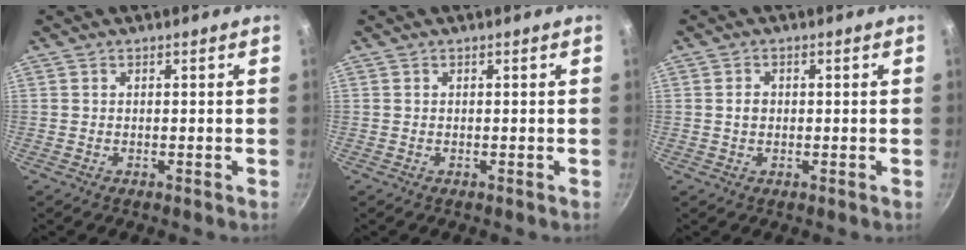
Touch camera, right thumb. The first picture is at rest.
{"total": 0.0}
{"total": 2.0, "force": [0.1, 1.6, 1.2], "torque": [-0.016, 0.005, 0.000]}